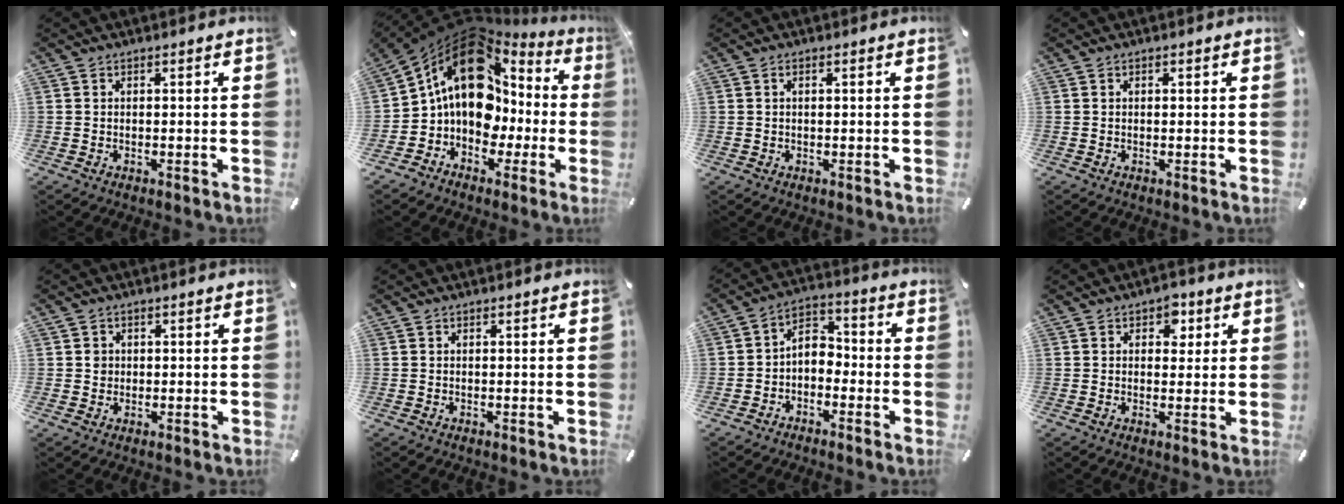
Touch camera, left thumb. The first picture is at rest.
{"total": 18.7, "force": [3.5, 14.3, 11.6], "torque": [-0.191, -0.016, 0.067]}
{"total": 0.9, "force": [0.2, 0.3, 0.8], "torque": [-0.016, 0.003, 0.003]}
{"total": 0.5, "force": [0.1, 0.3, 0.3], "torque": [-0.007, 0.002, 0.002]}
{"total": 1.7, "force": [0.1, 1.6, 0.4], "torque": [0.000, 0.004, -0.004]}
{"total": 0.0}
{"total": 5.1, "force": [-2.5, 3.8, 2.4], "torque": [-0.049, 0.012, -0.050]}
{"total": 4.6, "force": [1.9, 3.4, 2.4], "torque": [-0.013, -0.006, 0.024]}